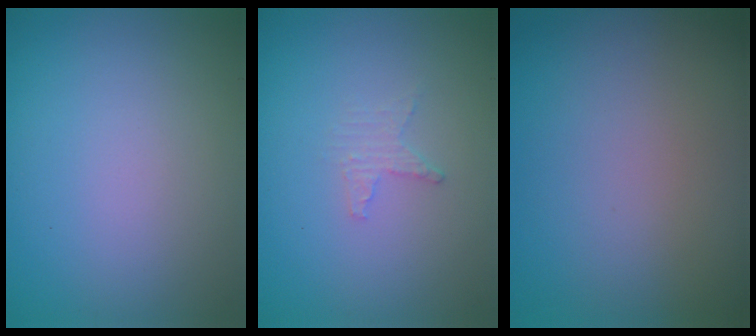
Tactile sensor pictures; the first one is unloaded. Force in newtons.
{"total": 1.2, "press": 1.2, "slide": 0.4}
{"total": 0.0}